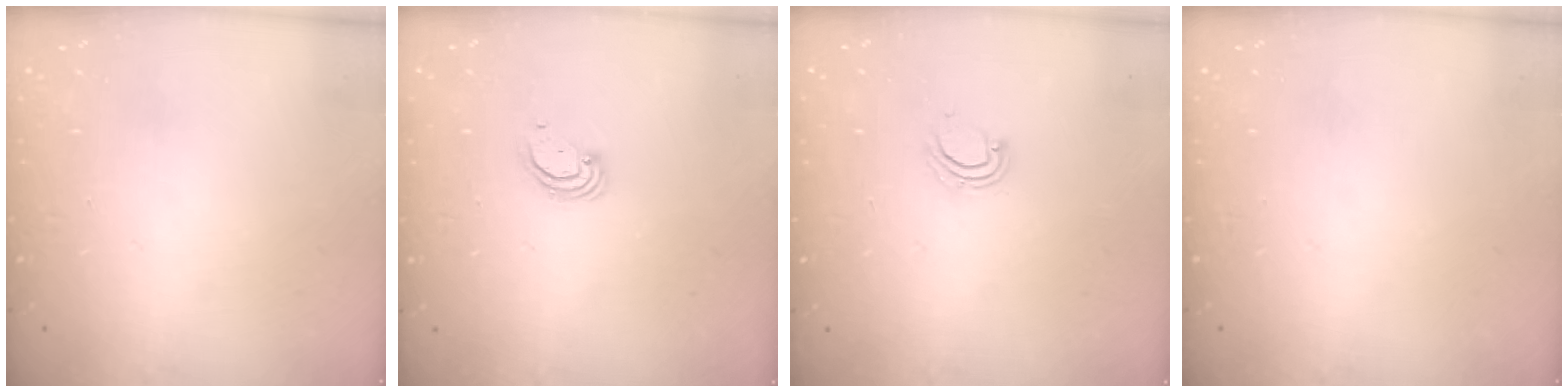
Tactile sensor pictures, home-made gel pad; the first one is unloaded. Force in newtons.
{"total": 3.1, "press": 3.1, "slide": 0.2}
{"total": 2.2, "press": 2.2, "slide": 0.1}
{"total": 0.0}